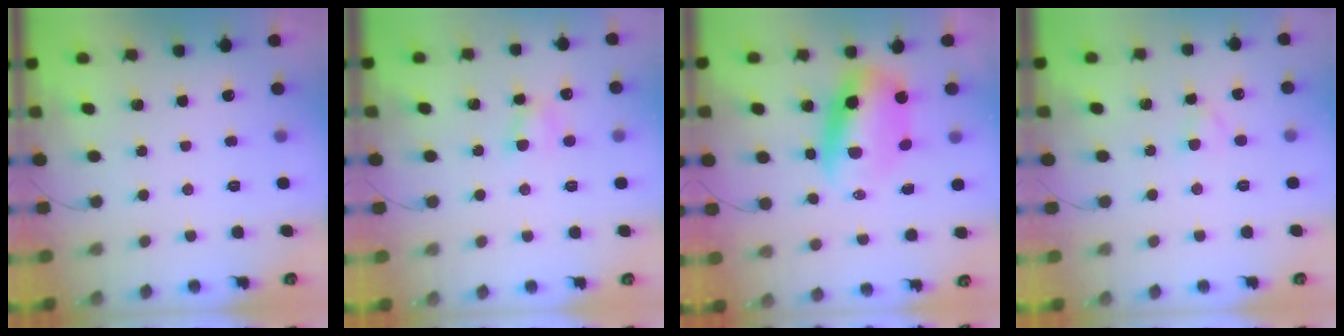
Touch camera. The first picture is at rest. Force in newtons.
{"total": 4.4, "press": 4.2, "slide": 1.3}
{"total": 9.6, "press": 9.3, "slide": 2.3}
{"total": 2.4, "press": 2.1, "slide": 1.1}